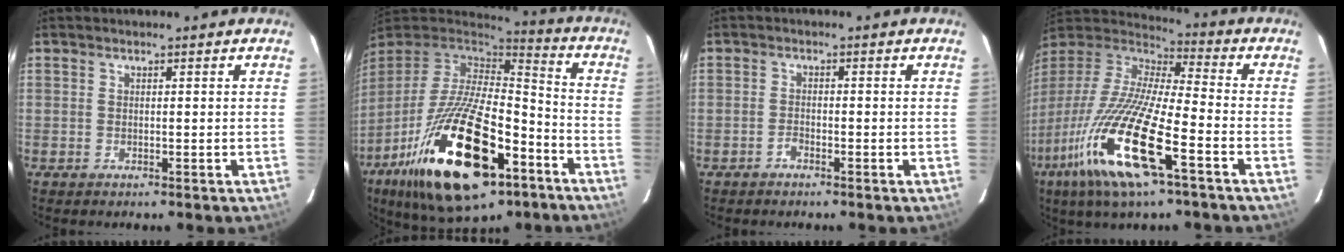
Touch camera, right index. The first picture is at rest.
{"total": 31.3, "force": [-15.6, 12.6, 24.0], "torque": [-0.459, -0.041, -0.254]}
{"total": 1.3, "force": [-1.2, 0.4, 0.5], "torque": [-0.013, 0.003, -0.025]}
{"total": 23.9, "force": [-12.0, 3.9, 20.3], "torque": [-0.393, -0.060, -0.236]}